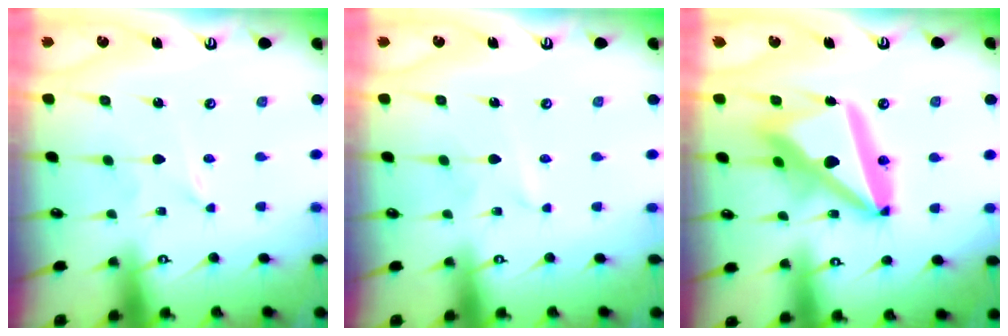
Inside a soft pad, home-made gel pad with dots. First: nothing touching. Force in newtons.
{"total": 1.7, "press": 1.7, "slide": 0.1}
{"total": 20.0, "press": 19.9, "slide": 2.5}